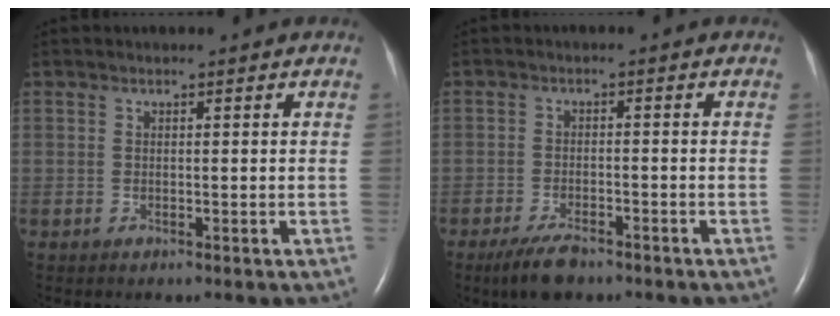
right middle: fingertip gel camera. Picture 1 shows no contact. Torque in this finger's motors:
{"motor_torque": [0.66, -0.61, 0.15, 0.03]}